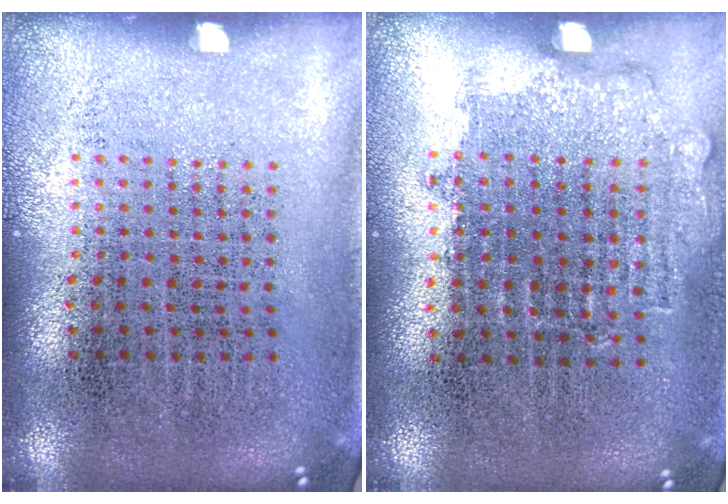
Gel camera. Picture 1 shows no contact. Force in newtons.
{"total": 0.9, "press": 0.8, "slide": 0.3}